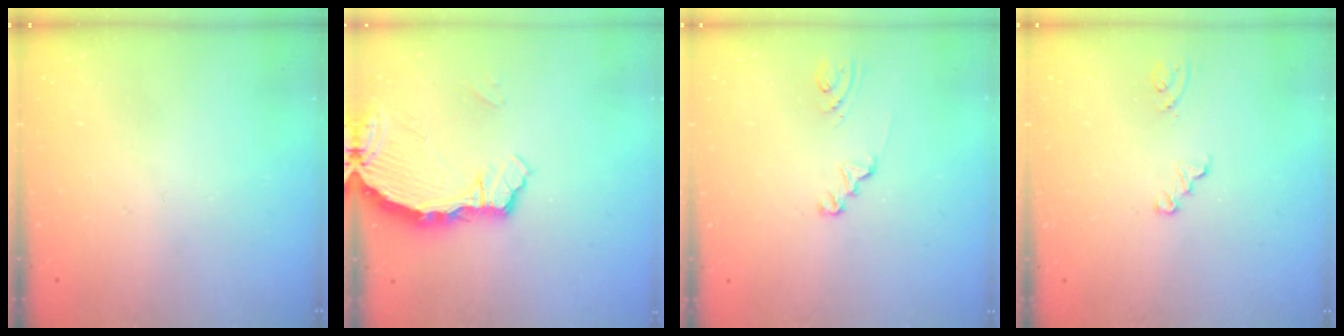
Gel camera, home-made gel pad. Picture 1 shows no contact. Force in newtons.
{"total": 3.8, "press": 3.8, "slide": 0.4}
{"total": 1.5, "press": 1.4, "slide": 0.1}
{"total": 2.1, "press": 2.1, "slide": 0.2}